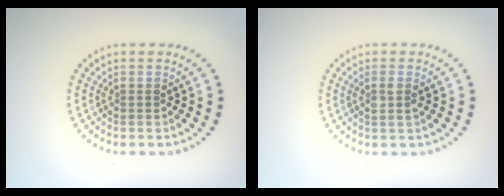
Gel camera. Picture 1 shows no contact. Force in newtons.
{"total": 1.4, "press": 1.2, "slide": 0.7}